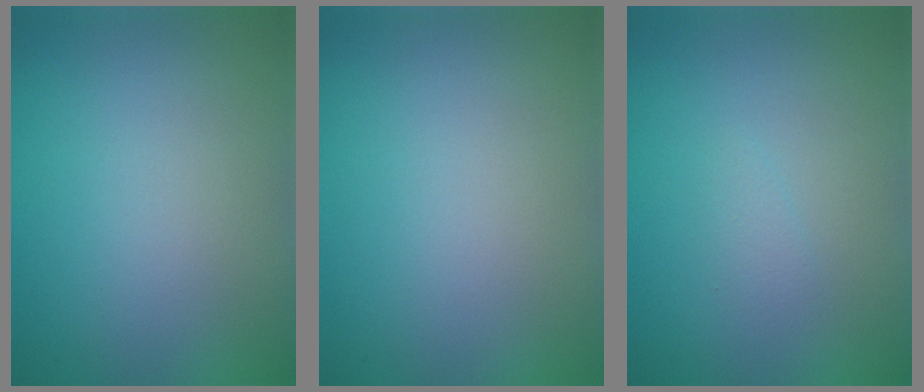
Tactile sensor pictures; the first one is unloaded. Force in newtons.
{"total": 0.0}
{"total": 0.7, "press": 0.7, "slide": 0.1}